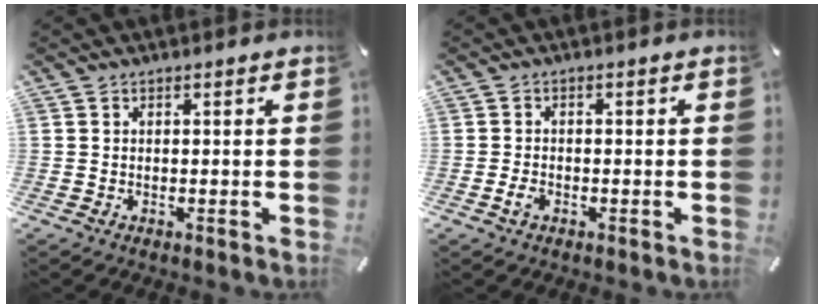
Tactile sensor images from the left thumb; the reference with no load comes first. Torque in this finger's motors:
{"motor_torque": [0.50, 0.65, 0.29, 0.11, 0.03]}